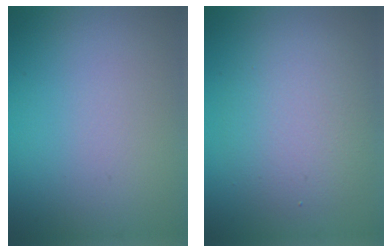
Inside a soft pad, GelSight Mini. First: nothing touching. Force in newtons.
{"total": 4.4, "press": 4.4, "slide": 0.3}